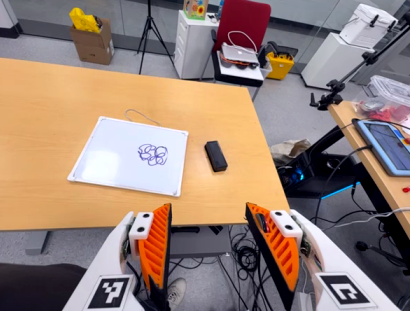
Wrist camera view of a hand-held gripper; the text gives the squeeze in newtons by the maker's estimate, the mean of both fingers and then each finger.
{"total": 0.0}